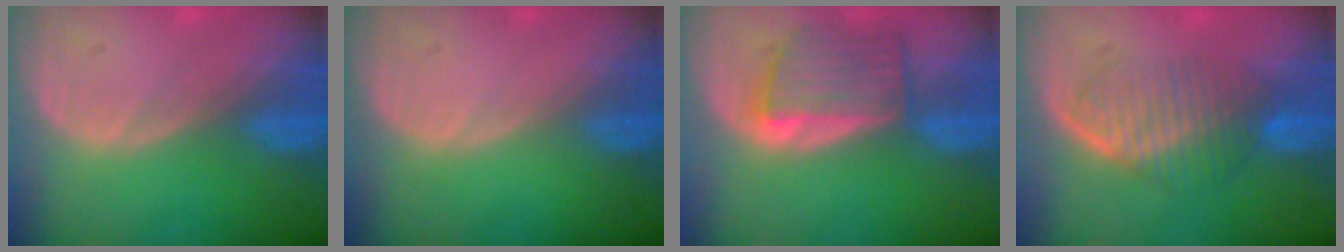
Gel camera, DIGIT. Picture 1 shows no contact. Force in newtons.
{"total": 0.0}
{"total": 6.4, "press": 6.4, "slide": 0.8}
{"total": 6.3, "press": 6.2, "slide": 1.1}